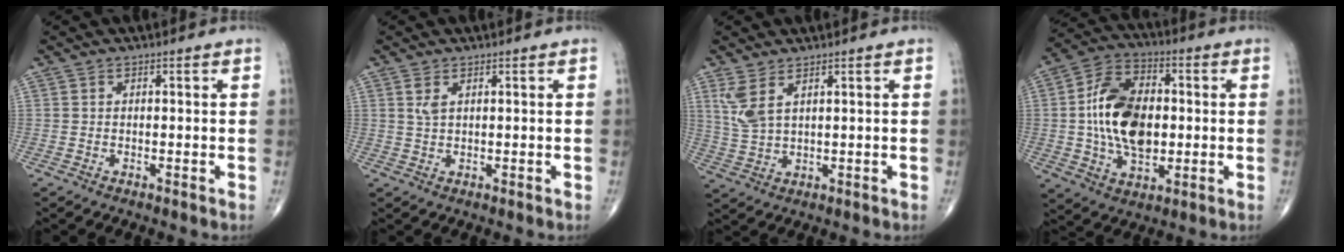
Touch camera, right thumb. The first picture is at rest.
{"total": 1.8, "force": [0.9, 0.6, 1.4], "torque": [-0.035, 0.000, 0.023]}
{"total": 5.2, "force": [2.7, 1.9, 4.0], "torque": [-0.096, -0.009, 0.067]}
{"total": 16.3, "force": [0.2, 10.1, 12.8], "torque": [-0.214, 0.014, 0.003]}